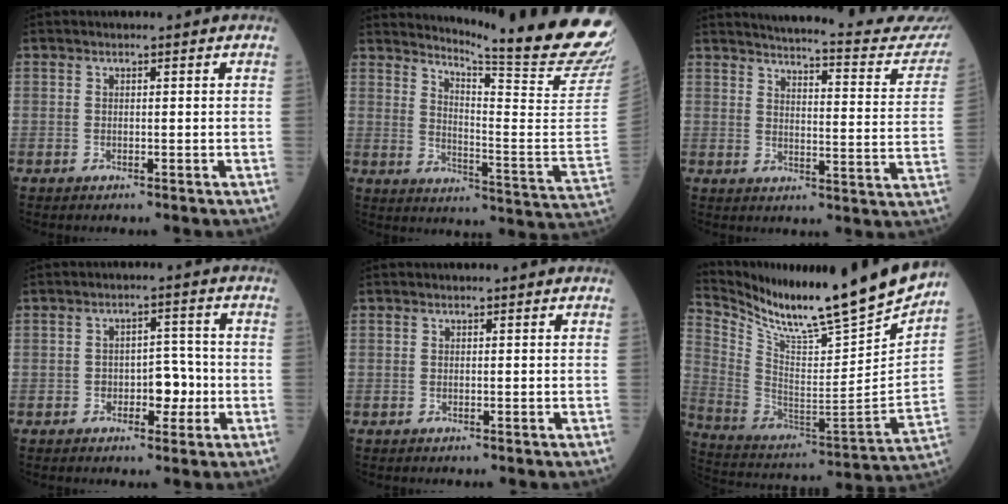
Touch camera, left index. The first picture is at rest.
{"total": 20.9, "force": [18.8, -2.3, 8.8], "torque": [-0.146, -0.138, 0.237]}
{"total": 20.8, "force": [19.6, 1.5, 6.7], "torque": [-0.086, -0.083, 0.217]}
{"total": 4.7, "force": [-1.7, 2.6, 3.5], "torque": [-0.048, 0.007, -0.028]}
{"total": 0.0}
{"total": 22.8, "force": [20.3, -0.2, 10.5], "torque": [-0.200, -0.085, 0.322]}